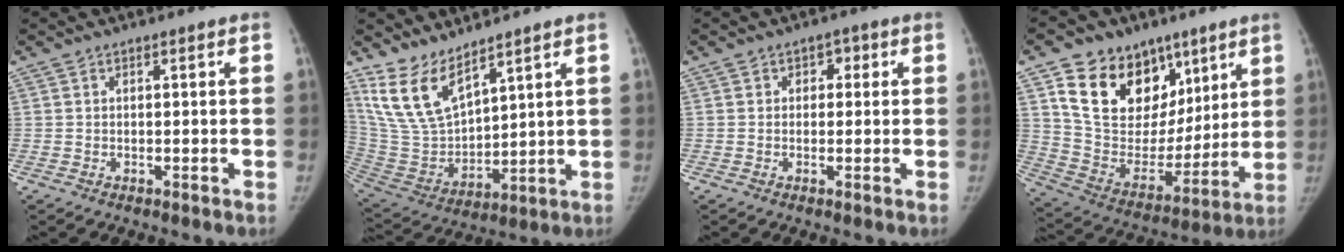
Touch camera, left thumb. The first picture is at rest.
{"total": 12.6, "force": [9.3, 5.1, 6.9], "torque": [-0.117, -0.055, 0.211]}
{"total": 2.6, "force": [0.6, 2.2, 1.2], "torque": [0.011, 0.004, 0.000]}
{"total": 22.7, "force": [11.6, 16.2, 10.9], "torque": [-0.139, -0.025, 0.212]}